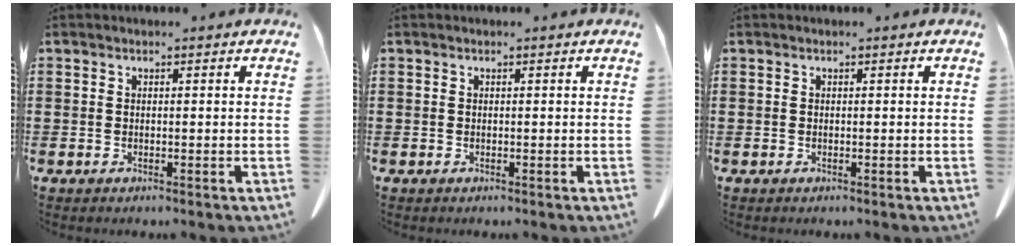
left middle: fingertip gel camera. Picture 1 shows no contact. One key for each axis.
{"total": 0.0}
{"total": 0.0}